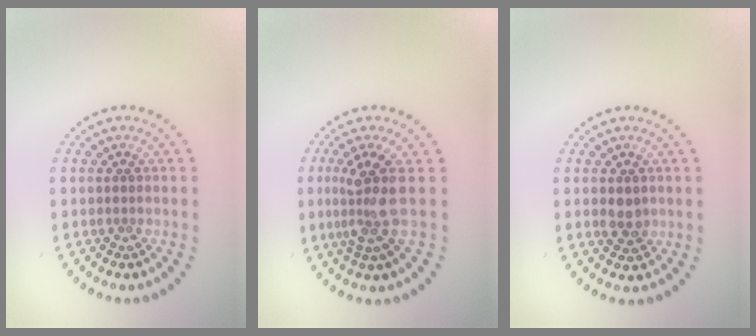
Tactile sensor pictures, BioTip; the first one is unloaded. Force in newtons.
{"total": 3.7, "press": 2.8, "slide": 2.3}
{"total": 1.9, "press": 1.9, "slide": 0.3}